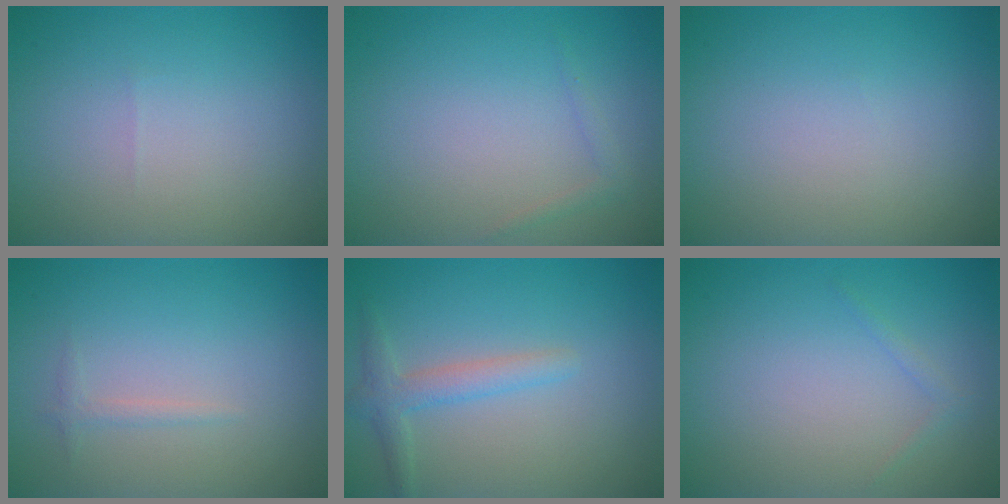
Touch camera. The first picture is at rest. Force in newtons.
{"total": 0.7, "press": 0.7, "slide": 0.1}
{"total": 0.0}
{"total": 0.8, "press": 0.8, "slide": 0.0}
{"total": 2.3, "press": 2.3, "slide": 0.1}
{"total": 0.6, "press": 0.6, "slide": 0.1}